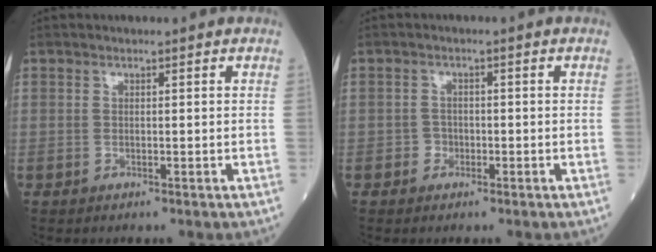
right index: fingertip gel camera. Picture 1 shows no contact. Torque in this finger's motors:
{"motor_torque": [-0.13, 0.01, 0.08, -0.01]}